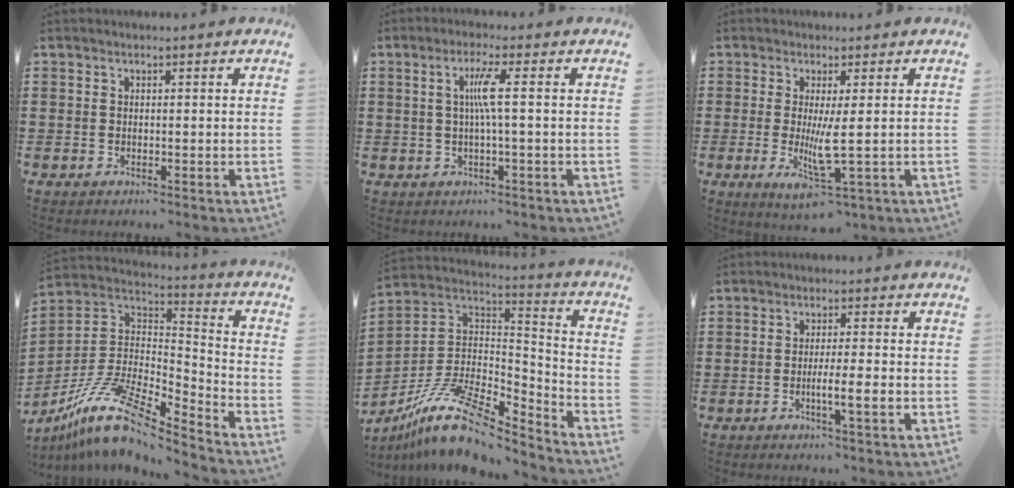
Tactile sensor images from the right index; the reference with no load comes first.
{"total": 4.4, "force": [0.3, -0.3, 4.4], "torque": [-0.084, -0.004, -0.001]}
{"total": 6.1, "force": [-0.6, 1.0, 6.0], "torque": [-0.113, -0.023, -0.011]}
{"total": 13.0, "force": [-9.6, 3.3, 8.1], "torque": [-0.179, 0.020, -0.189]}
{"total": 14.4, "force": [-10.2, 4.7, 9.1], "torque": [-0.181, 0.037, -0.189]}
{"total": 4.5, "force": [-1.3, 0.1, 4.3], "torque": [-0.072, -0.010, -0.024]}